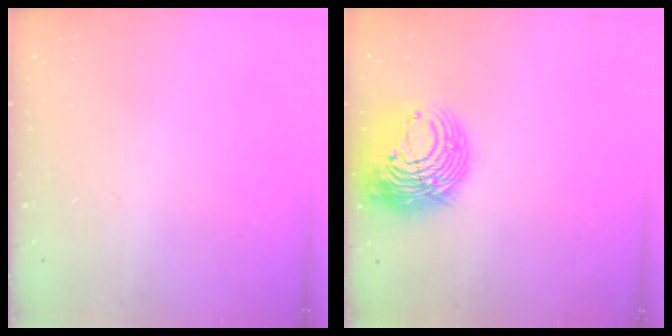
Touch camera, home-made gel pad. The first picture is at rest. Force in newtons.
{"total": 14.9, "press": 14.7, "slide": 1.8}